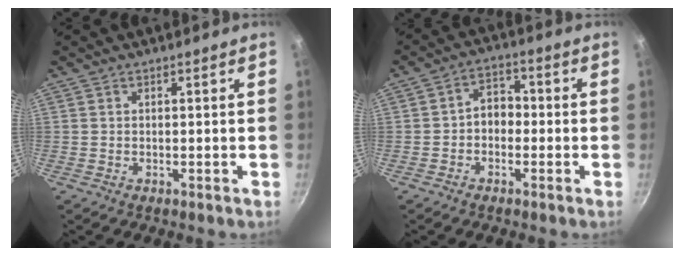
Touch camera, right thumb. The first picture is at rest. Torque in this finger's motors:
{"motor_torque": [-0.25, 0.11, 0.11, 0.05, 0.04]}